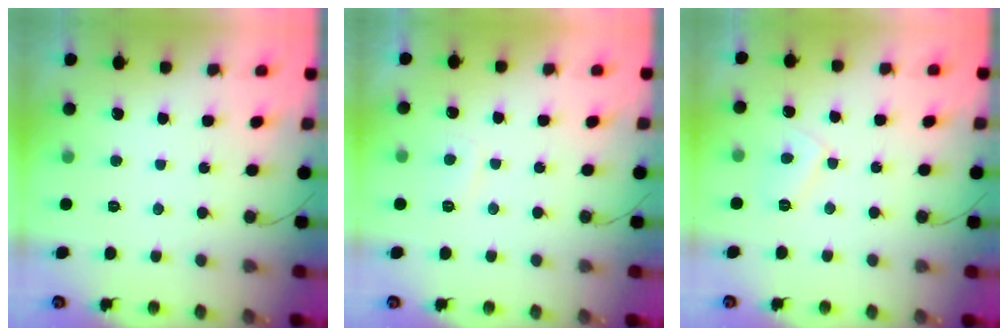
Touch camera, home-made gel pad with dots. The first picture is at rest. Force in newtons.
{"total": 2.9, "press": 2.8, "slide": 0.6}
{"total": 5.2, "press": 5.2, "slide": 0.4}